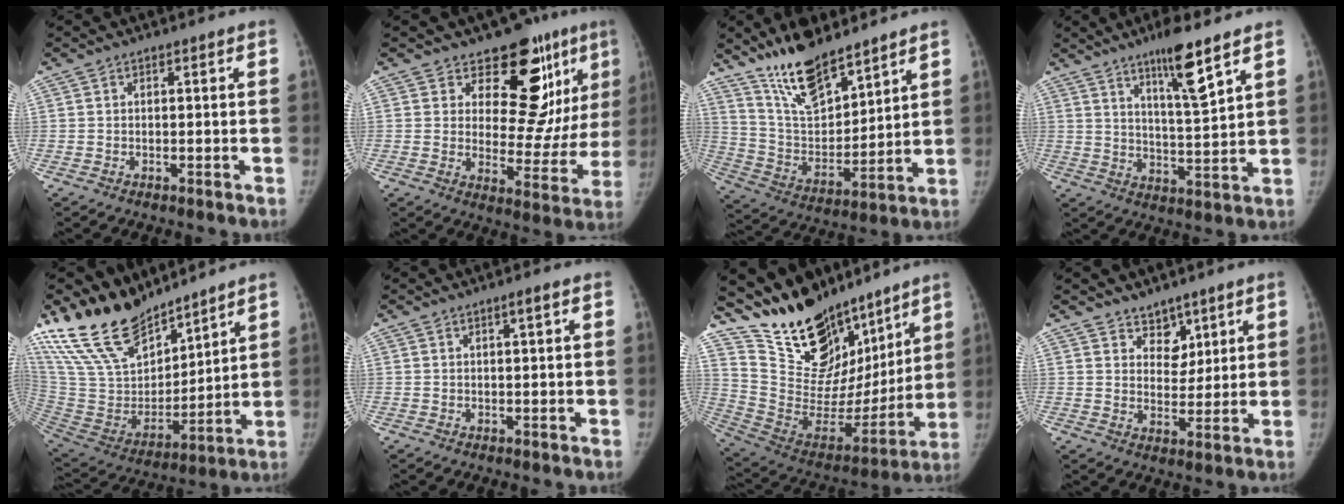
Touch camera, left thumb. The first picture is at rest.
{"total": 15.0, "force": [8.9, 7.4, 9.5], "torque": [-0.061, -0.060, 0.124]}
{"total": 16.0, "force": [12.5, 5.4, 8.4], "torque": [-0.113, -0.077, 0.237]}
{"total": 10.2, "force": [6.6, 1.0, 7.8], "torque": [-0.125, -0.047, 0.113]}
{"total": 21.3, "force": [17.7, 8.5, 8.3], "torque": [-0.126, -0.086, 0.347]}
{"total": 1.3, "force": [0.6, 0.0, 1.1], "torque": [-0.018, -0.001, 0.010]}
{"total": 26.2, "force": [20.2, 12.7, 10.8], "torque": [-0.140, -0.099, 0.340]}
{"total": 5.6, "force": [4.1, 3.6, 1.3], "torque": [0.014, -0.030, 0.070]}